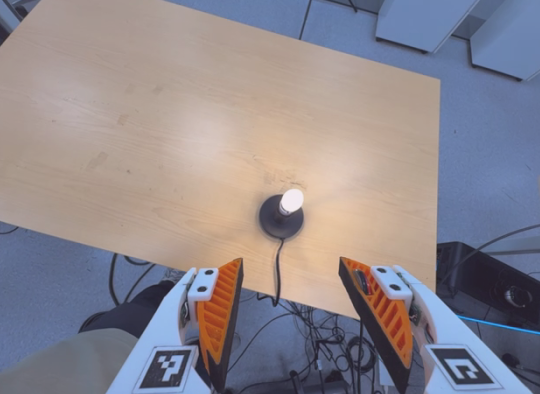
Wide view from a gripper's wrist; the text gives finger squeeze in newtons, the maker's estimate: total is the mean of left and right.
{"total": 0.0}